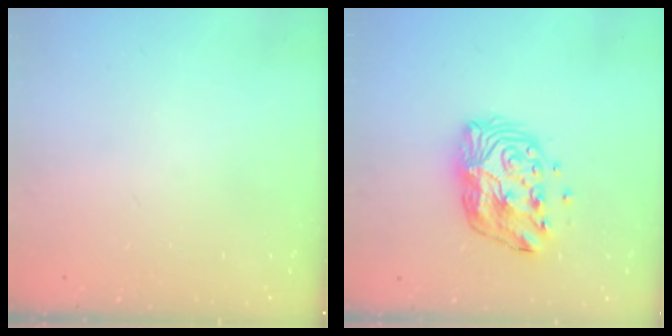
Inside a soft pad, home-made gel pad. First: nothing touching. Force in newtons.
{"total": 12.9, "press": 12.9, "slide": 0.9}